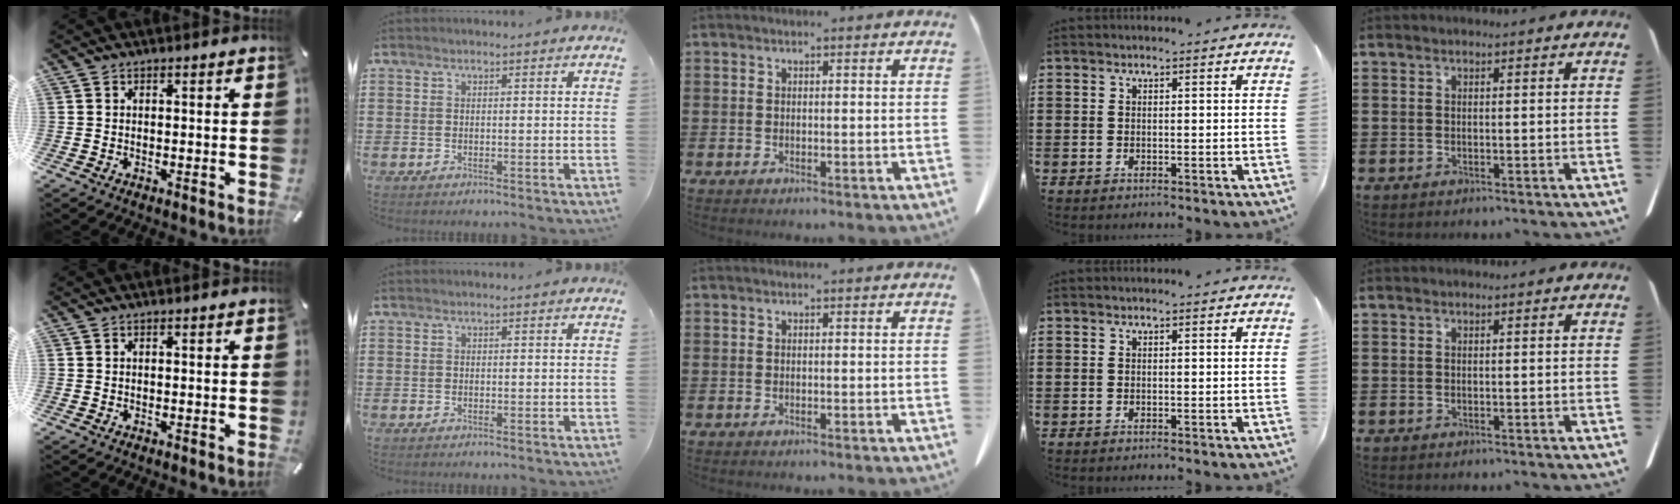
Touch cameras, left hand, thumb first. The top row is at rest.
{}